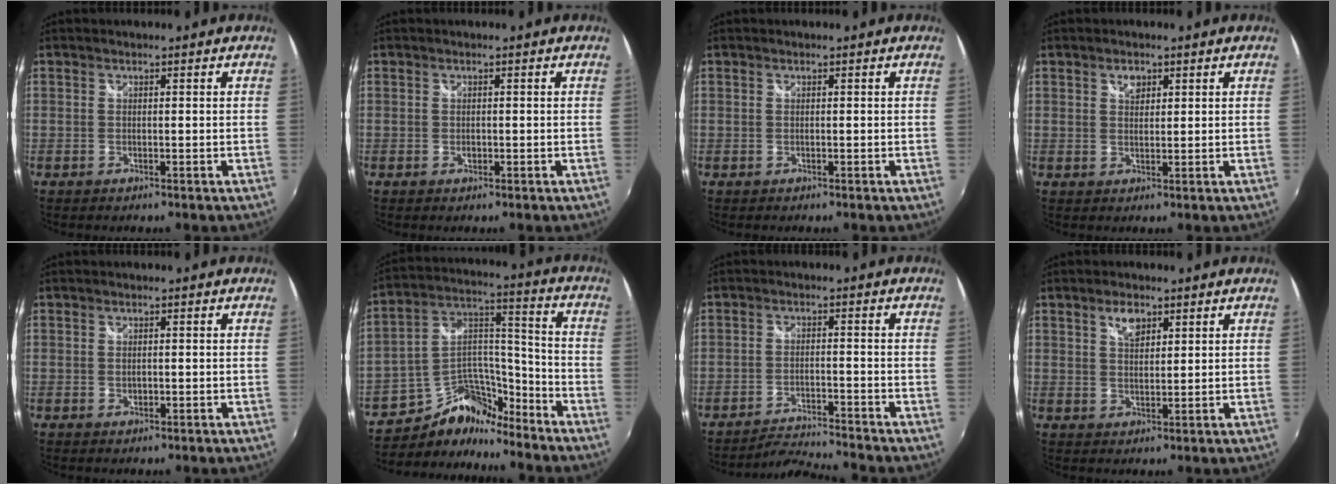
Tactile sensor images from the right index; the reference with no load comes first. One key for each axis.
{"total": 0.7, "fx": -0.2, "fy": 0.6, "fz": 0.3, "tx": -0.004, "ty": -0.002, "tz": -0.004}
{"total": 0.0}
{"total": 2.3, "fx": 1.2, "fy": 1.6, "fz": 1.2, "tx": -0.014, "ty": 0.005, "tz": 0.021}
{"total": 1.0, "fx": -0.1, "fy": 0.8, "fz": 0.6, "tx": -0.009, "ty": -0.002, "tz": -0.002}
{"total": 11.7, "fx": -9.5, "fy": 5.9, "fz": 3.2, "tx": -0.078, "ty": 0.062, "tz": -0.180}
{"total": 5.8, "fx": -5.6, "fy": -1.5, "fz": 0.4, "tx": -0.031, "ty": 0.004, "tz": -0.100}
{"total": 4.0, "fx": 2.3, "fy": 2.1, "fz": 2.5, "tx": -0.040, "ty": 0.005, "tz": 0.041}